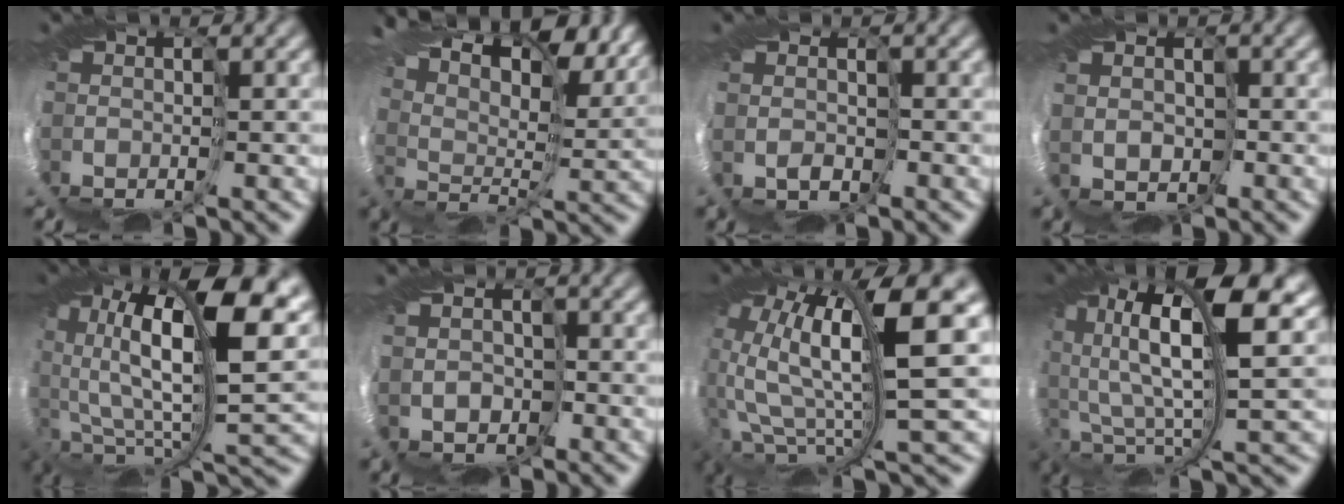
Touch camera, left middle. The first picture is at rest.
{"total": 13.8, "force": [12.0, 2.2, 6.5], "torque": [-0.147, 0.043, 0.167]}
{"total": 2.1, "force": [1.7, -0.5, -1.2], "torque": [0.022, 0.001, 0.028]}
{"total": 2.3, "force": [2.1, 0.9, -0.4], "torque": [0.004, 0.002, 0.030]}
{"total": 14.8, "force": [5.2, 5.4, 12.7], "torque": [-0.239, -0.012, 0.115]}
{"total": 1.7, "force": [1.1, 1.2, -0.5], "torque": [0.014, 0.003, 0.003]}
{"total": 10.8, "force": [4.3, 1.1, 9.9], "torque": [-0.208, 0.002, 0.100]}
{"total": 12.5, "force": [5.6, 3.5, 10.6], "torque": [-0.226, 0.004, 0.114]}